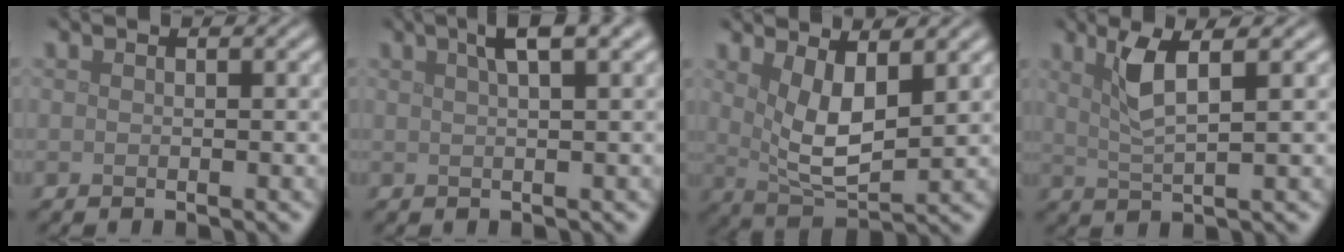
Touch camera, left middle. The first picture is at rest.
{"total": 3.7, "force": [2.0, 0.7, 3.0], "torque": [-0.033, 0.016, 0.030]}
{"total": 4.7, "force": [1.6, 1.7, 4.1], "torque": [-0.082, -0.014, 0.035]}
{"total": 3.5, "force": [1.5, 0.7, 3.1], "torque": [-0.061, 0.002, 0.031]}